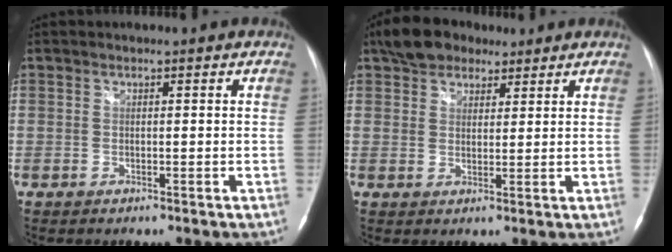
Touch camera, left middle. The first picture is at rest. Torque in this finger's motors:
{"motor_torque": [0.23, -0.18, 0.05, 0.04]}